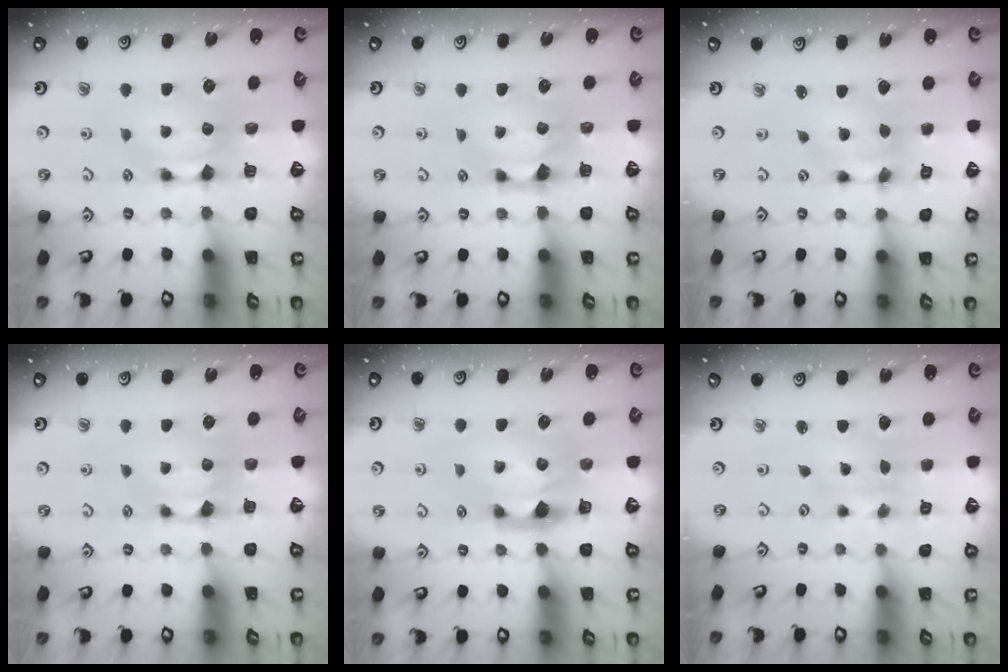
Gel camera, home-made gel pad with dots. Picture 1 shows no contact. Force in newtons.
{"total": 0.6, "press": 0.1, "slide": 0.6}
{"total": 5.2, "press": 4.8, "slide": 2.0}
{"total": 0.0}
{"total": 2.2, "press": 1.7, "slide": 1.4}
{"total": 2.3, "press": 2.1, "slide": 0.9}